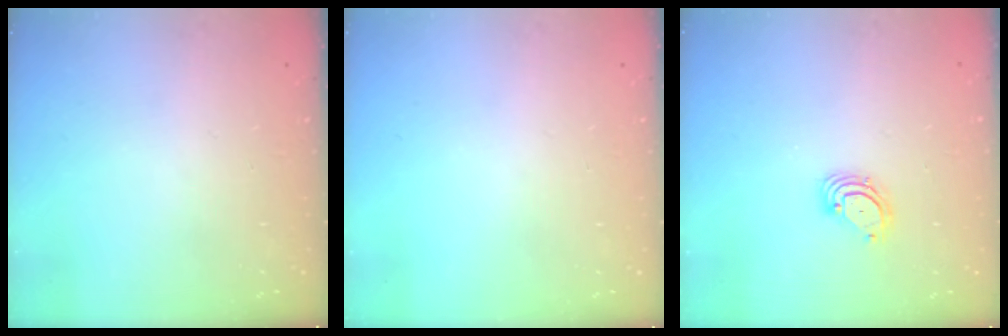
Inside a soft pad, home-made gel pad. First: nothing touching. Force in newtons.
{"total": 0.0}
{"total": 3.6, "press": 3.6, "slide": 0.3}